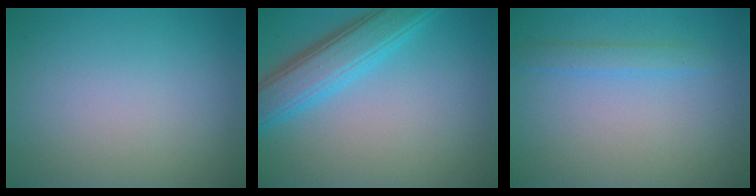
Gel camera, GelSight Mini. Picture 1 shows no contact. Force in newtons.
{"total": 5.3, "press": 5.3, "slide": 0.3}
{"total": 1.6, "press": 1.6, "slide": 0.0}